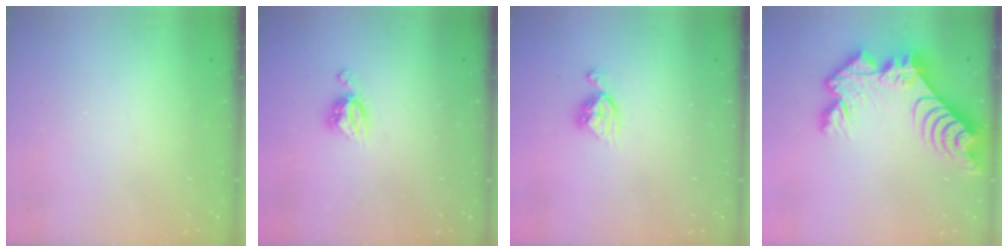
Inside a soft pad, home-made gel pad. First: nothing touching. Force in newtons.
{"total": 5.9, "press": 5.9, "slide": 0.3}
{"total": 7.4, "press": 7.3, "slide": 0.5}
{"total": 16.6, "press": 16.5, "slide": 1.4}